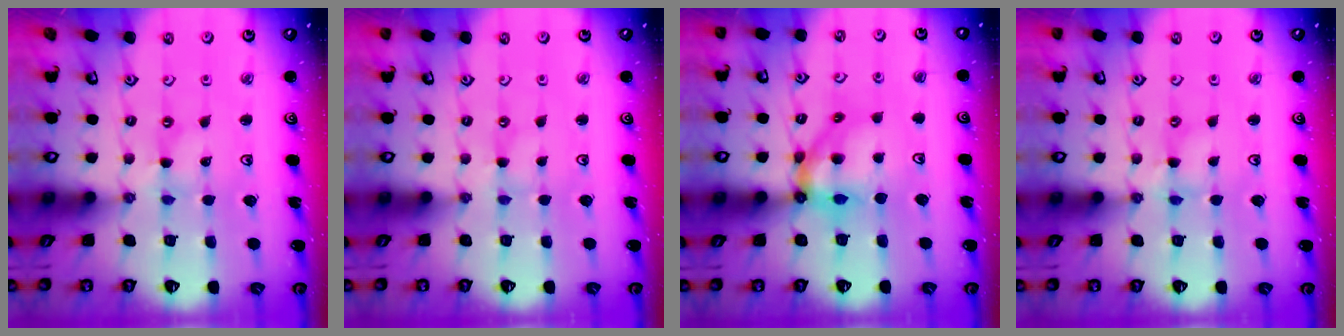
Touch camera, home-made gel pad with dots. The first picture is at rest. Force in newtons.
{"total": 0.6, "press": 0.6, "slide": 0.2}
{"total": 9.0, "press": 8.9, "slide": 1.7}
{"total": 2.9, "press": 2.9, "slide": 0.4}